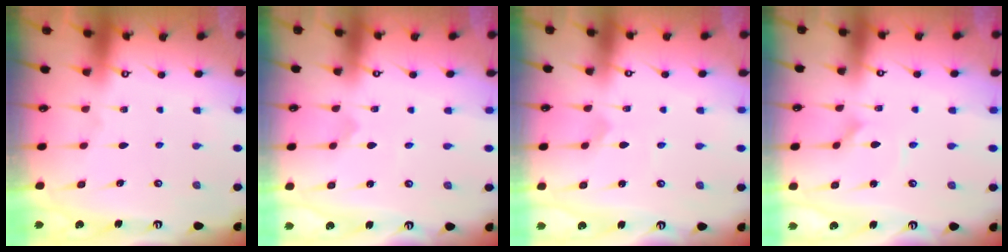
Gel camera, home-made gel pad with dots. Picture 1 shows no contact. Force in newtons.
{"total": 0.0}
{"total": 1.4, "press": 1.4, "slide": 0.1}
{"total": 1.2, "press": 1.2, "slide": 0.2}